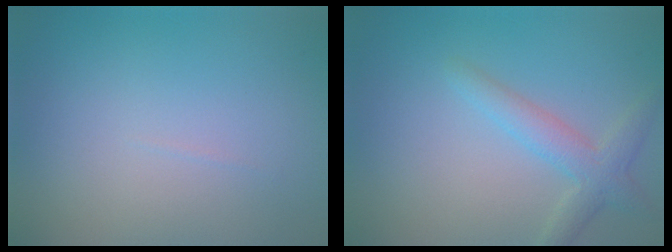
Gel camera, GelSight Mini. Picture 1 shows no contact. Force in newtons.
{"total": 2.9, "press": 2.9, "slide": 0.1}